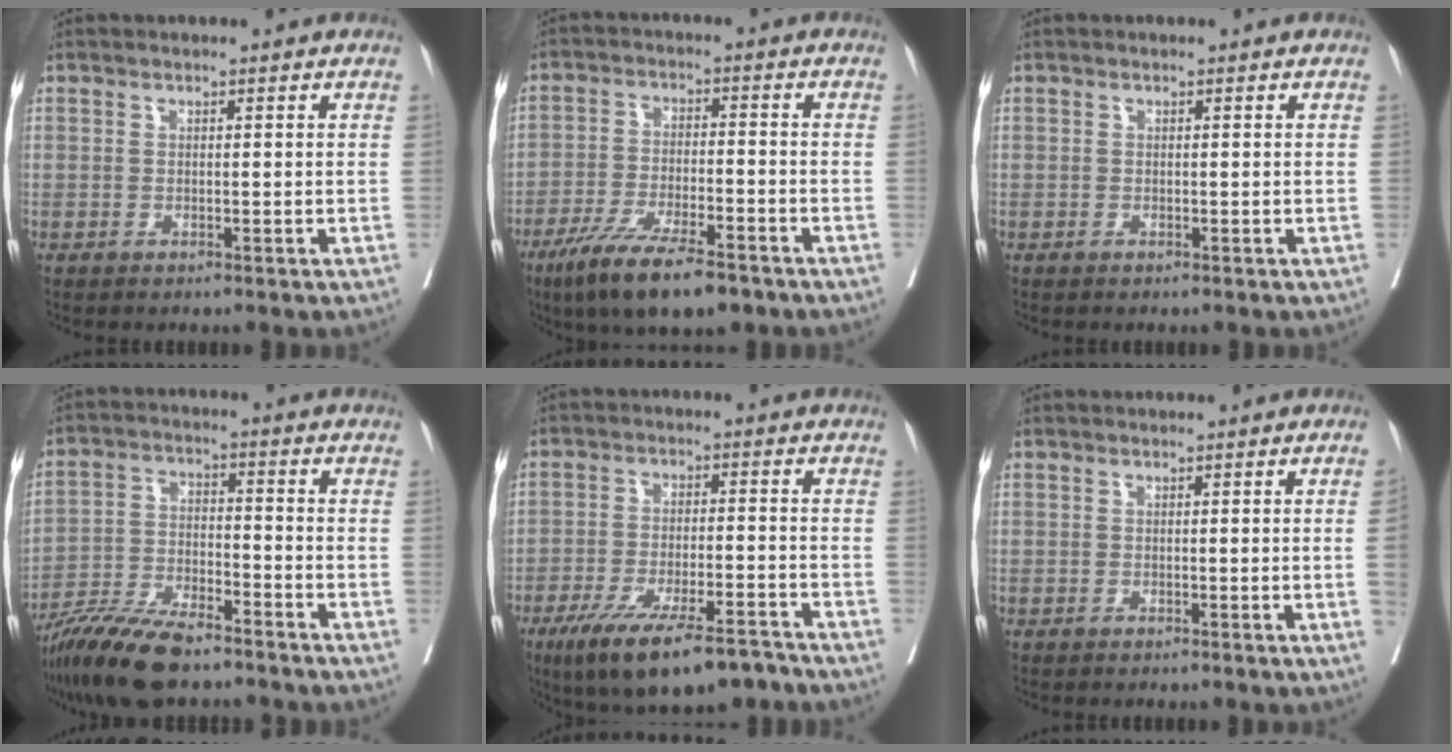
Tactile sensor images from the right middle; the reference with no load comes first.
{"total": 12.6, "force": [-8.8, 2.6, 8.6], "torque": [-0.149, -0.025, -0.147]}
{"total": 0.0}
{"total": 12.1, "force": [-9.7, 2.4, 6.9], "torque": [-0.132, -0.023, -0.178]}
{"total": 13.8, "force": [-10.0, 3.0, 9.0], "torque": [-0.147, -0.020, -0.167]}
{"total": 2.1, "force": [-0.2, -0.9, 1.9], "torque": [-0.028, -0.004, 0.002]}